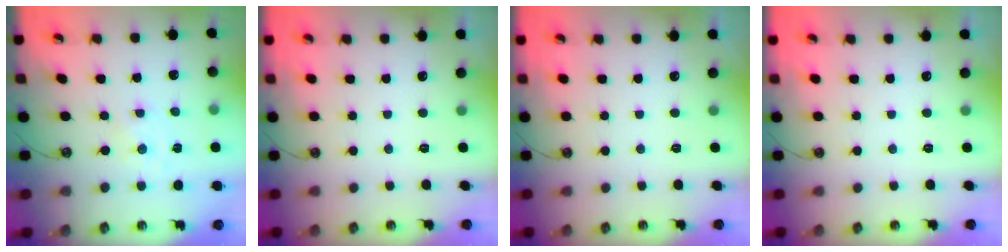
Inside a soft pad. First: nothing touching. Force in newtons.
{"total": 0.0}
{"total": 0.0}
{"total": 0.0}